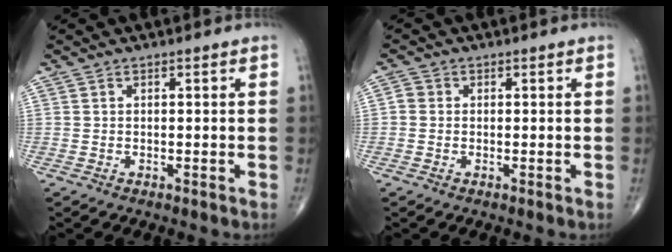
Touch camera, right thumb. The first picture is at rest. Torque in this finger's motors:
{"motor_torque": [-0.24, 0.02, 0.13, 0.01, 0.01]}